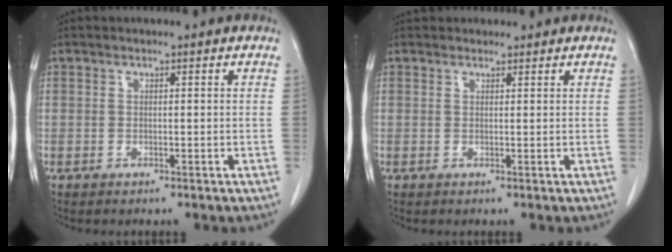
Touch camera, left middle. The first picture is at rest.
{"total": 1.7, "force": [1.6, 0.6, -0.2], "torque": [0.004, 0.017, 0.024]}